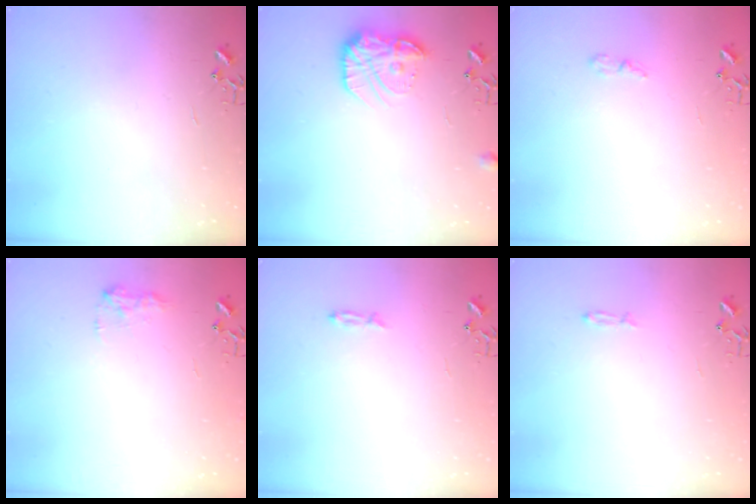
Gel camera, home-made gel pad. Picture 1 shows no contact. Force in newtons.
{"total": 14.1, "press": 14.1, "slide": 0.8}
{"total": 3.3, "press": 3.3, "slide": 0.5}
{"total": 7.9, "press": 7.9, "slide": 0.4}
{"total": 3.4, "press": 3.3, "slide": 0.5}
{"total": 3.5, "press": 3.5, "slide": 0.5}